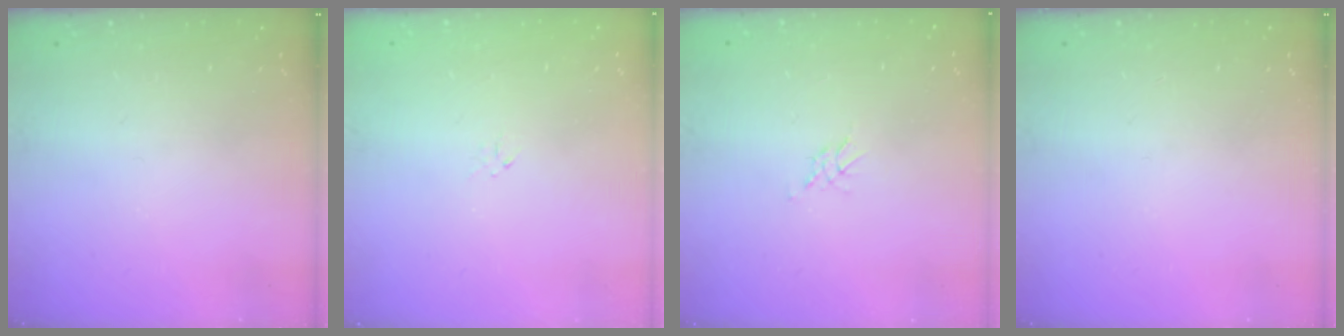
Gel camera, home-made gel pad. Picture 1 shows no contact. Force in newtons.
{"total": 0.0}
{"total": 1.4, "press": 1.4, "slide": 0.2}
{"total": 0.0}